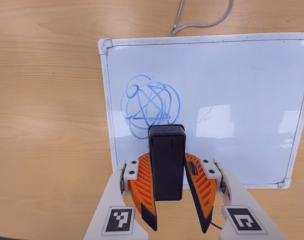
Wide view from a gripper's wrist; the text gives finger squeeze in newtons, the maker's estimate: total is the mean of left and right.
{"total": 5.4, "left": 4.9, "right": 5.9}